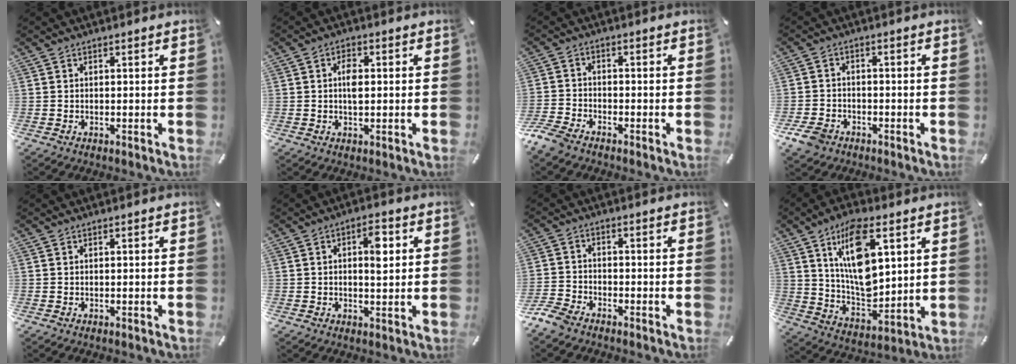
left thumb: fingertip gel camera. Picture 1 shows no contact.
{"total": 3.6, "force": [0.3, 1.9, 3.0], "torque": [-0.055, 0.003, 0.003]}
{"total": 4.2, "force": [-3.7, 1.4, 1.5], "torque": [-0.050, 0.009, -0.077]}
{"total": 5.0, "force": [-3.1, 3.4, 1.8], "torque": [-0.051, 0.011, -0.063]}
{"total": 0.0}
{"total": 5.8, "force": [1.3, 2.7, 5.0], "torque": [-0.071, -0.003, 0.014]}
{"total": 4.7, "force": [-4.0, 2.0, 1.6], "torque": [-0.050, 0.011, -0.082]}
{"total": 16.0, "force": [7.4, 8.5, 11.4], "torque": [-0.216, -0.020, 0.127]}